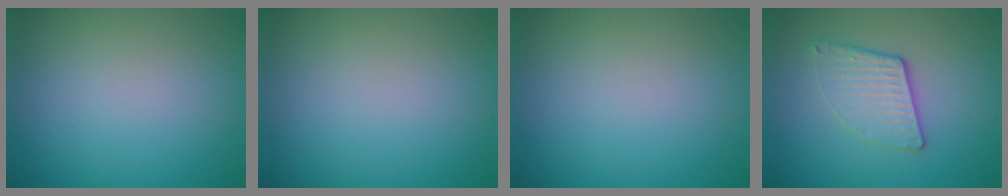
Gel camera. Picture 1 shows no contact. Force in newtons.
{"total": 0.0}
{"total": 0.0}
{"total": 3.1, "press": 2.6, "slide": 1.6}